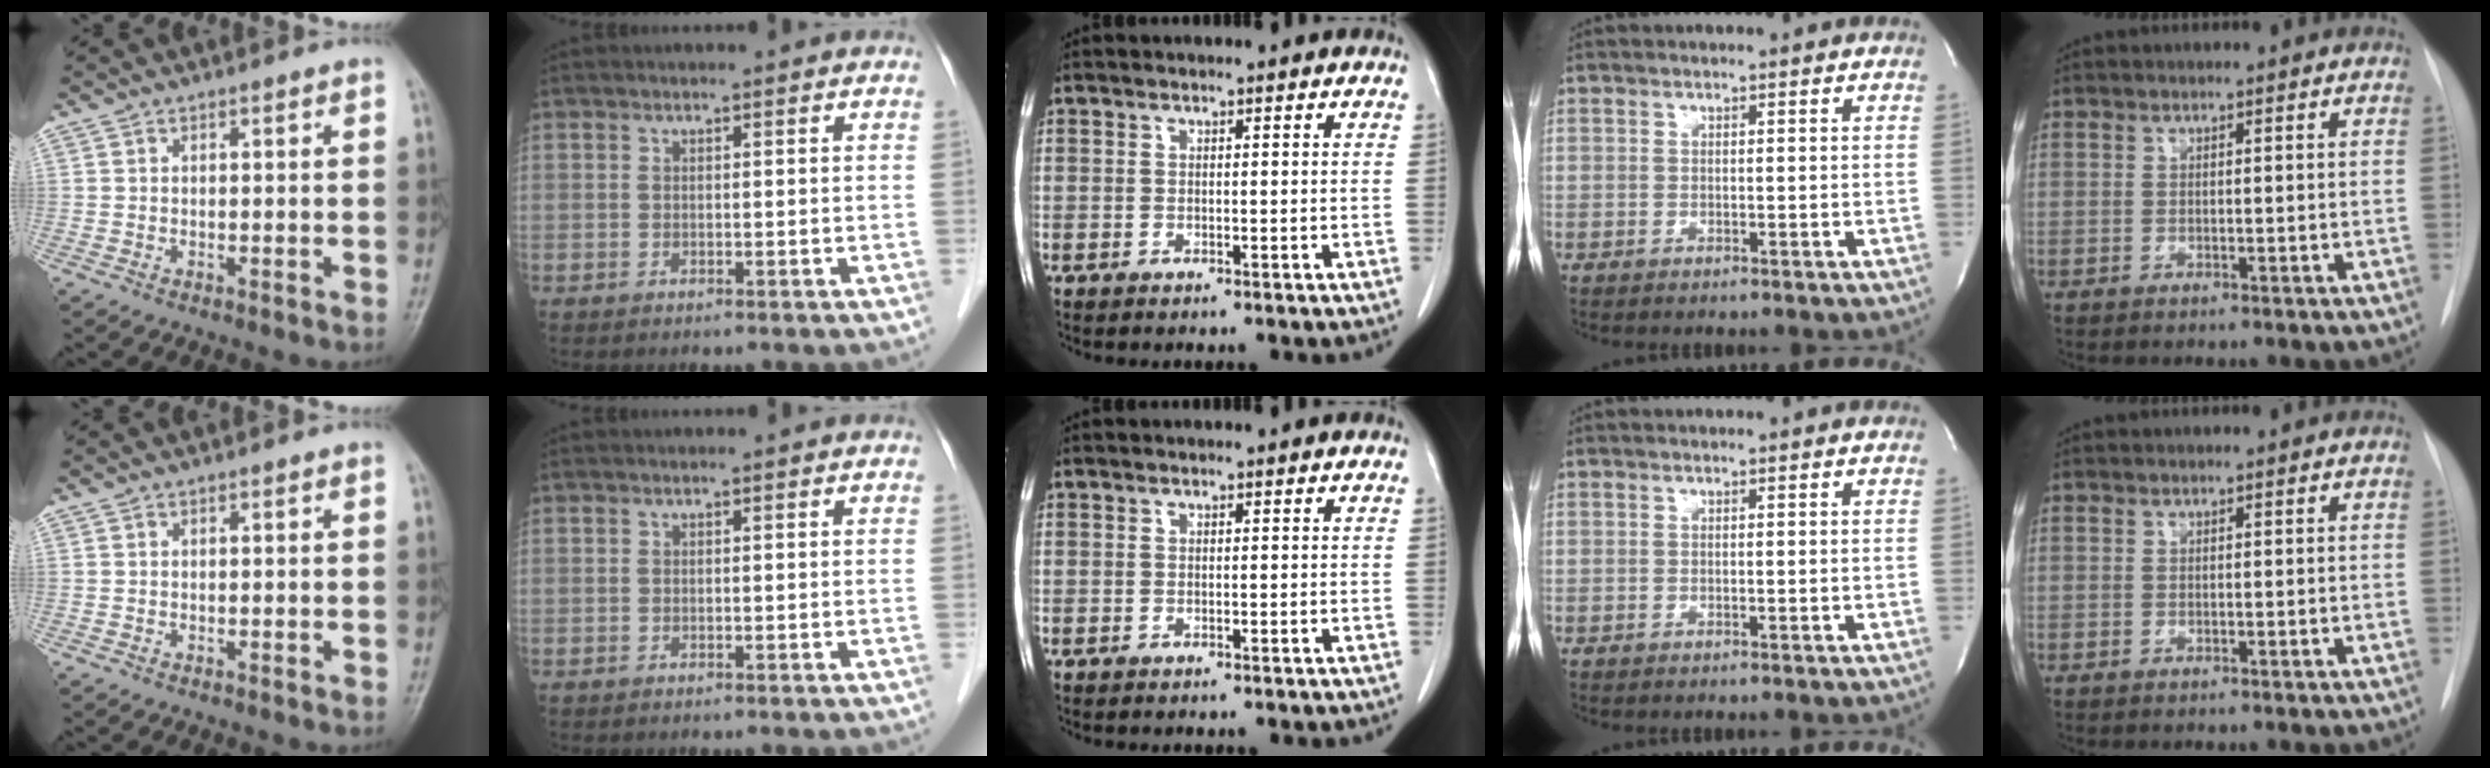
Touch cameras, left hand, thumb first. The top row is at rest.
{}